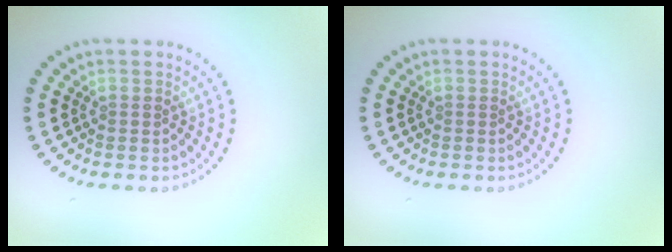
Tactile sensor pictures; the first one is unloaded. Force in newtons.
{"total": 0.0}